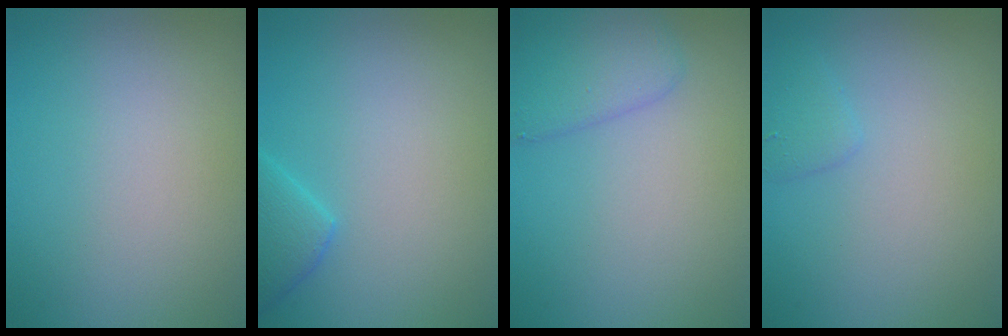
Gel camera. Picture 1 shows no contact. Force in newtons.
{"total": 2.3, "press": 2.3, "slide": 0.2}
{"total": 3.0, "press": 3.0, "slide": 0.3}
{"total": 1.1, "press": 1.1, "slide": 0.1}